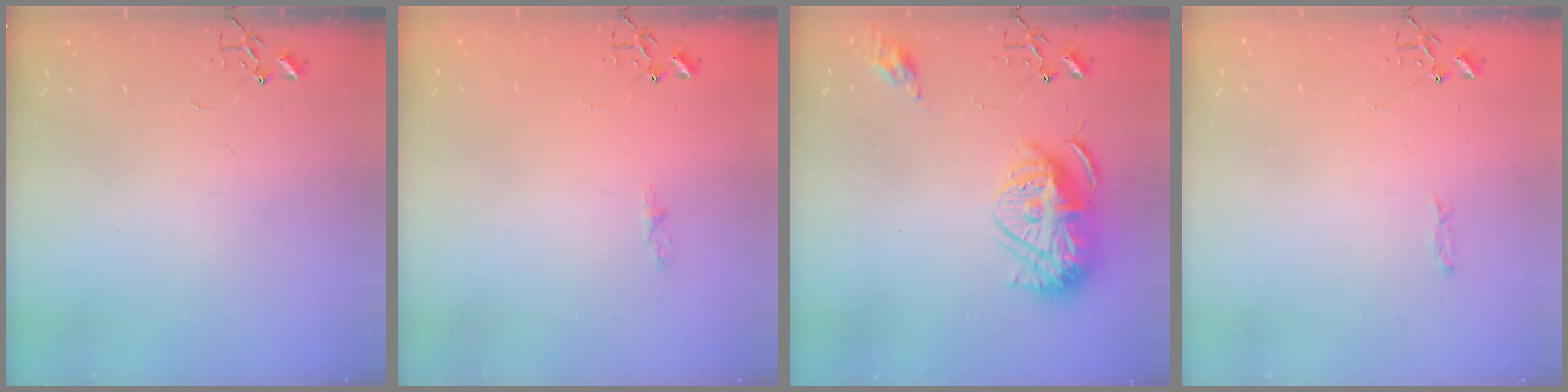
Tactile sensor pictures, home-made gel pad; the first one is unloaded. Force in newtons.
{"total": 4.0, "press": 4.0, "slide": 0.6}
{"total": 15.1, "press": 15.0, "slide": 1.2}
{"total": 3.4, "press": 3.4, "slide": 0.5}